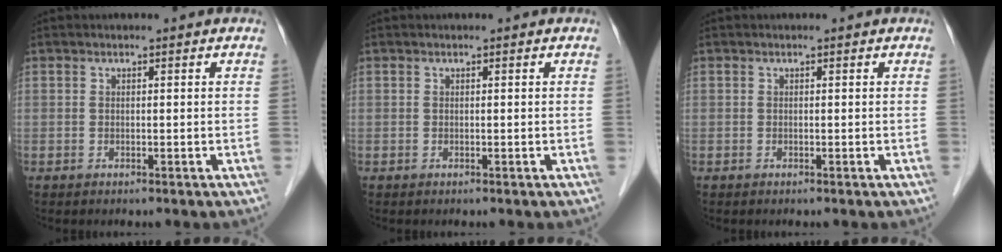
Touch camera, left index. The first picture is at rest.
{"total": 0.0}
{"total": 0.0}